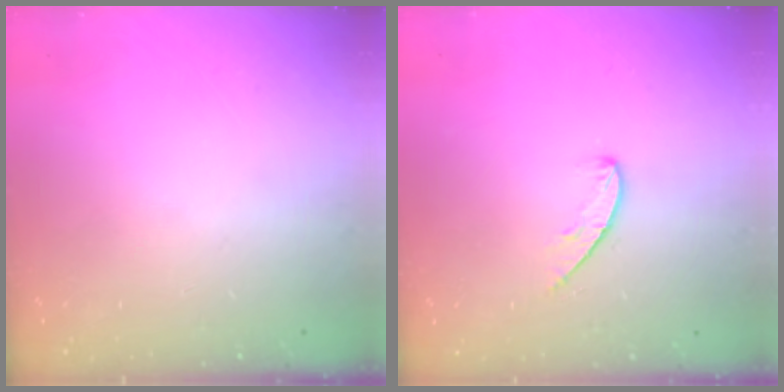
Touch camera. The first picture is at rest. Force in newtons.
{"total": 5.4, "press": 5.4, "slide": 0.5}